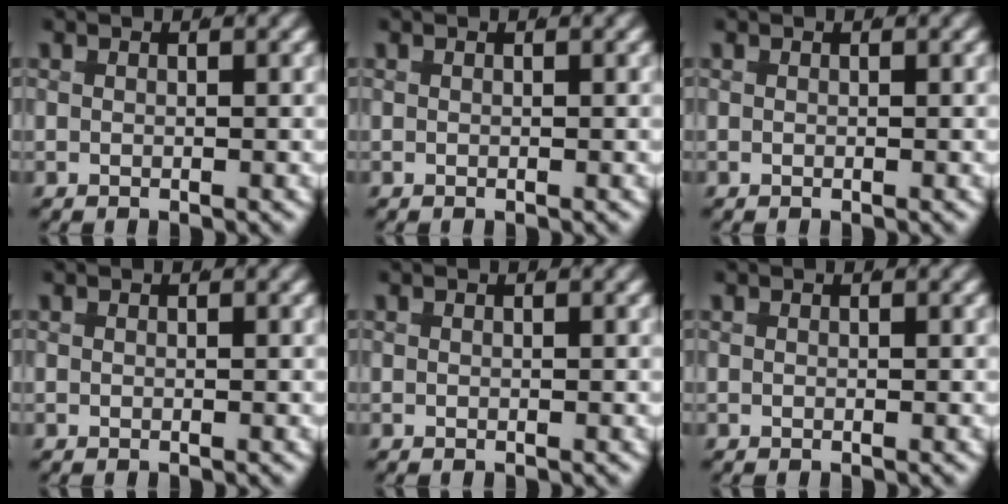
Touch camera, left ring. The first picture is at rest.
{"total": 0.0}
{"total": 0.0}
{"total": 0.0}
{"total": 0.0}
{"total": 0.0}